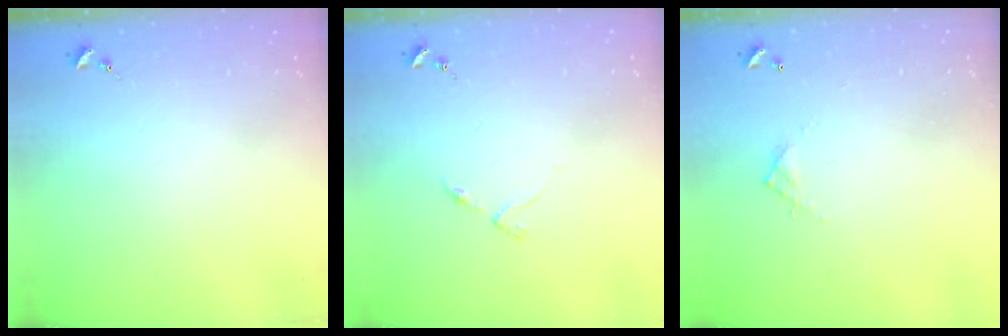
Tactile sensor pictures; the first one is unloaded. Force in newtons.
{"total": 3.5, "press": 3.5, "slide": 0.4}
{"total": 4.2, "press": 4.2, "slide": 0.2}